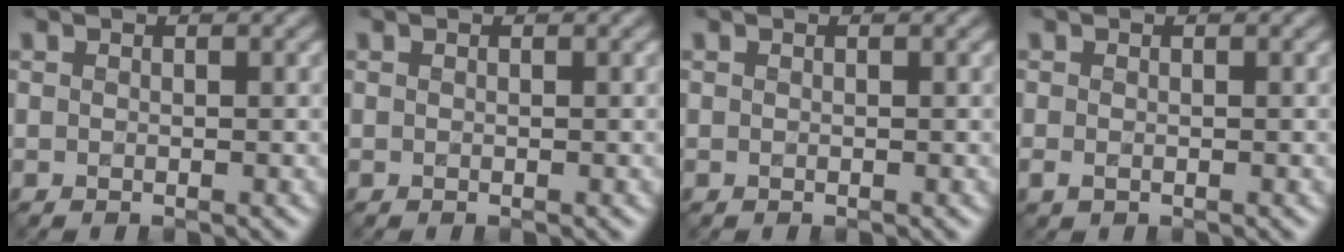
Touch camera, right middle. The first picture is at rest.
{"total": 0.0}
{"total": 0.0}
{"total": 1.0, "force": [-0.4, 0.6, 0.6], "torque": [-0.017, -0.006, -0.007]}